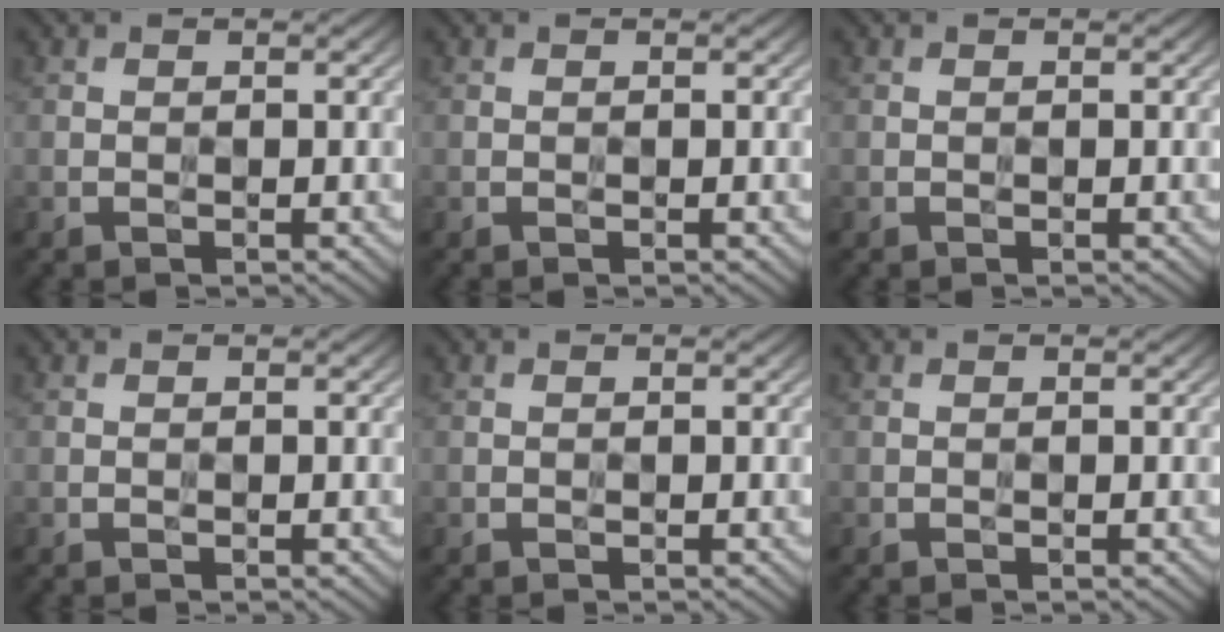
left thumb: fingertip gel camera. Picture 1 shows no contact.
{"total": 0.0}
{"total": 0.0}
{"total": 0.0}
{"total": 0.0}
{"total": 0.0}